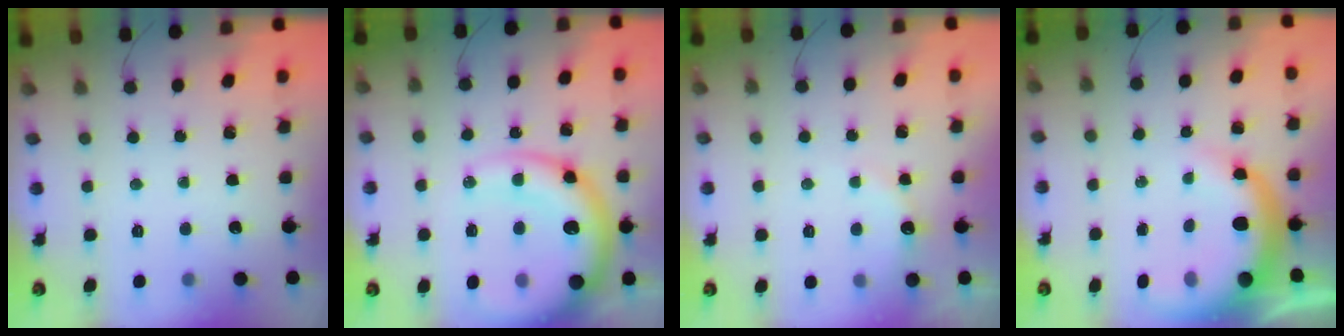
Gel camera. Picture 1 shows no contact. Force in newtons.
{"total": 19.0, "press": 18.5, "slide": 4.3}
{"total": 5.1, "press": 4.9, "slide": 1.3}
{"total": 12.2, "press": 11.9, "slide": 2.7}